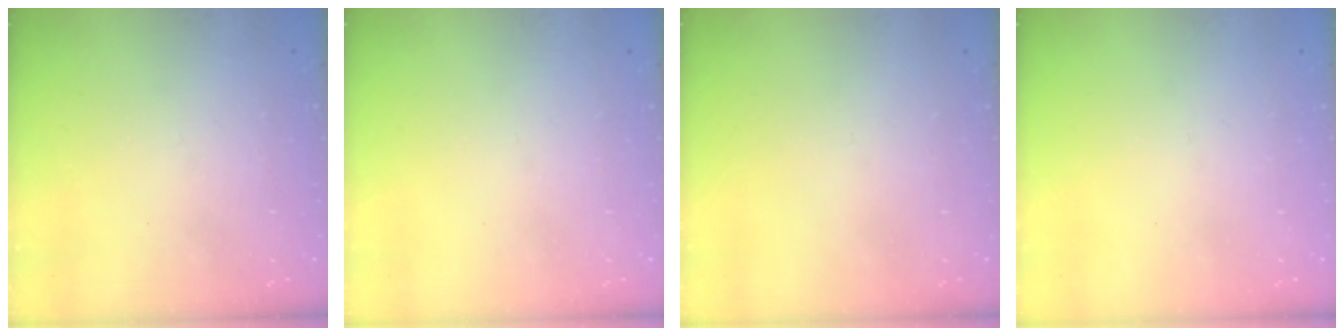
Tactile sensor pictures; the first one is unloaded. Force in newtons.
{"total": 0.0}
{"total": 0.0}
{"total": 0.0}